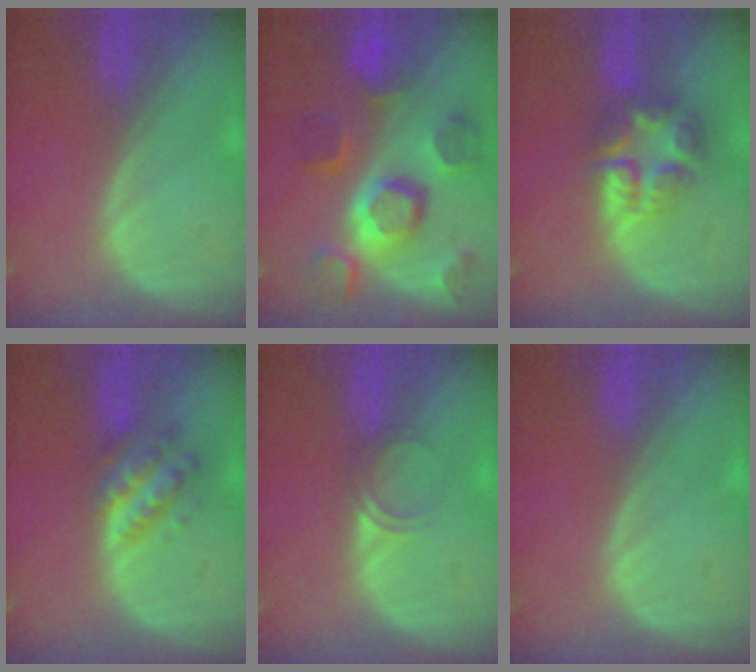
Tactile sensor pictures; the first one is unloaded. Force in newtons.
{"total": 11.3, "press": 10.0, "slide": 5.2}
{"total": 7.7, "press": 6.7, "slide": 3.7}
{"total": 5.3, "press": 5.3, "slide": 0.2}
{"total": 2.1, "press": 1.8, "slide": 1.1}
{"total": 0.0}